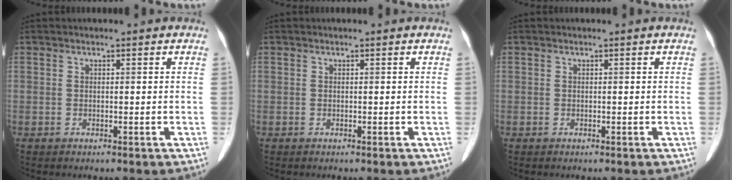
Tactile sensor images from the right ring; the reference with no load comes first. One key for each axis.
{"total": 0.0}
{"total": 0.0}